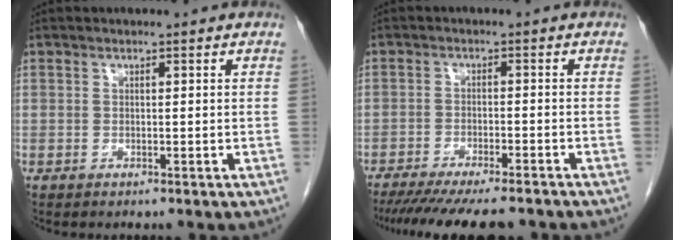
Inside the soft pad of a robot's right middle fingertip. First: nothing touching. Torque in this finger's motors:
{"motor_torque": [1.17, -0.97, 0.13, 0.06]}